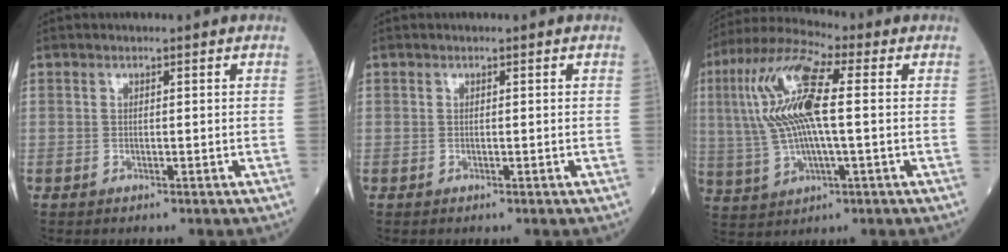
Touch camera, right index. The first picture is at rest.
{"total": 0.0}
{"total": 14.1, "force": [1.9, 3.1, 13.7], "torque": [-0.296, 0.023, 0.034]}